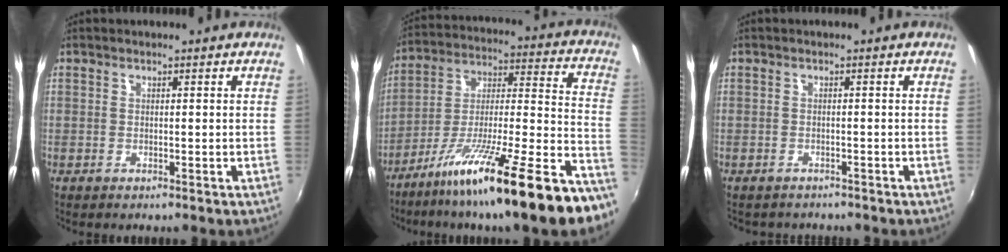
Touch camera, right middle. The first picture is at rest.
{"total": 24.3, "force": [-16.7, 0.1, 17.8], "torque": [-0.242, -0.036, -0.264]}
{"total": 2.5, "force": [-2.3, 1.0, 0.4], "torque": [-0.014, -0.012, -0.033]}